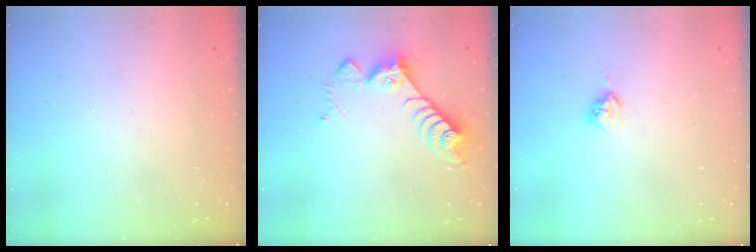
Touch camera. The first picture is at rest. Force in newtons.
{"total": 9.3, "press": 9.3, "slide": 0.8}
{"total": 4.7, "press": 4.7, "slide": 0.1}